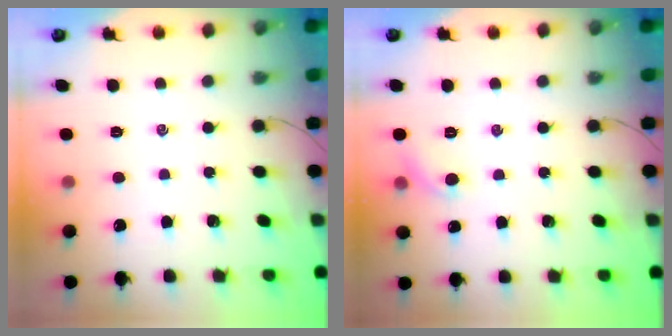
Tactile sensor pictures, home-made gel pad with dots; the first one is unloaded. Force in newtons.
{"total": 5.6, "press": 5.4, "slide": 1.3}